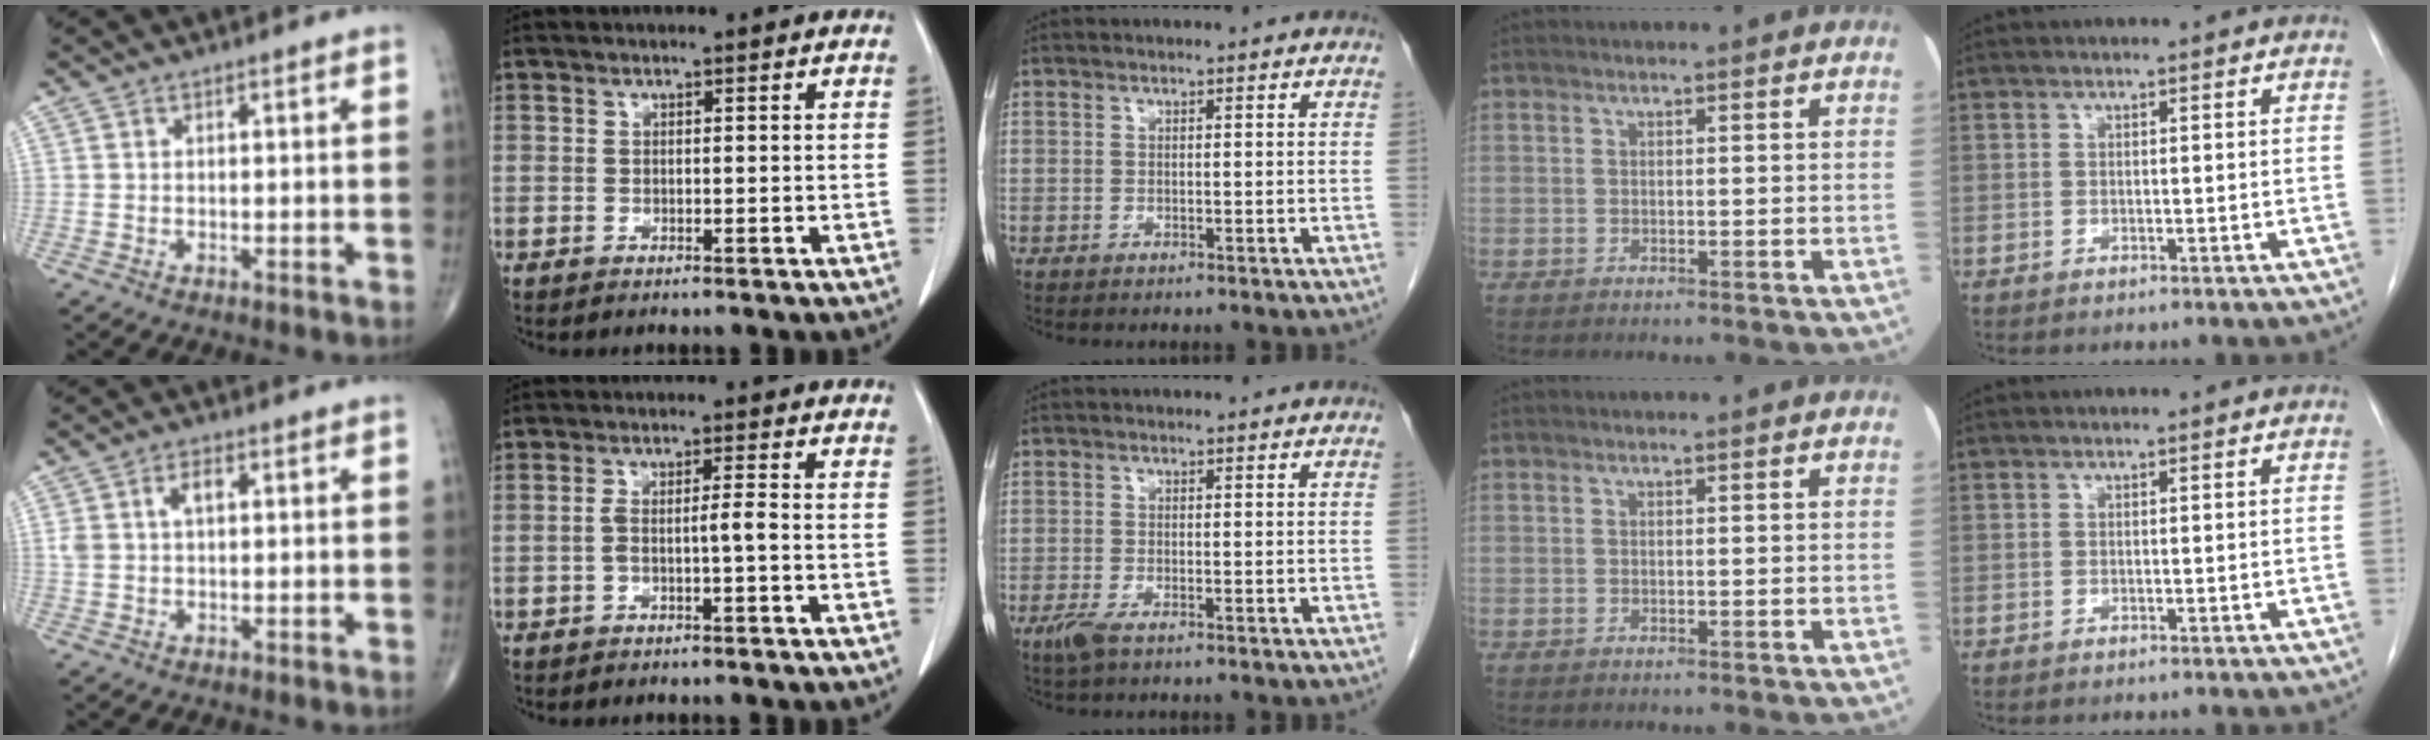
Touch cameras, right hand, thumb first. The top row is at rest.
{"thumb": {"total": 4.1, "force": [1.1, 2.2, 3.2], "torque": [-0.069, 0.012, 0.023]}, "index": {"total": 3.1, "force": [-1.1, 0.3, 2.9], "torque": [-0.057, 0.015, -0.015]}, "middle": {"total": 2.2, "force": [-1.3, 0.5, 1.7], "torque": [-0.040, -0.006, -0.027]}}